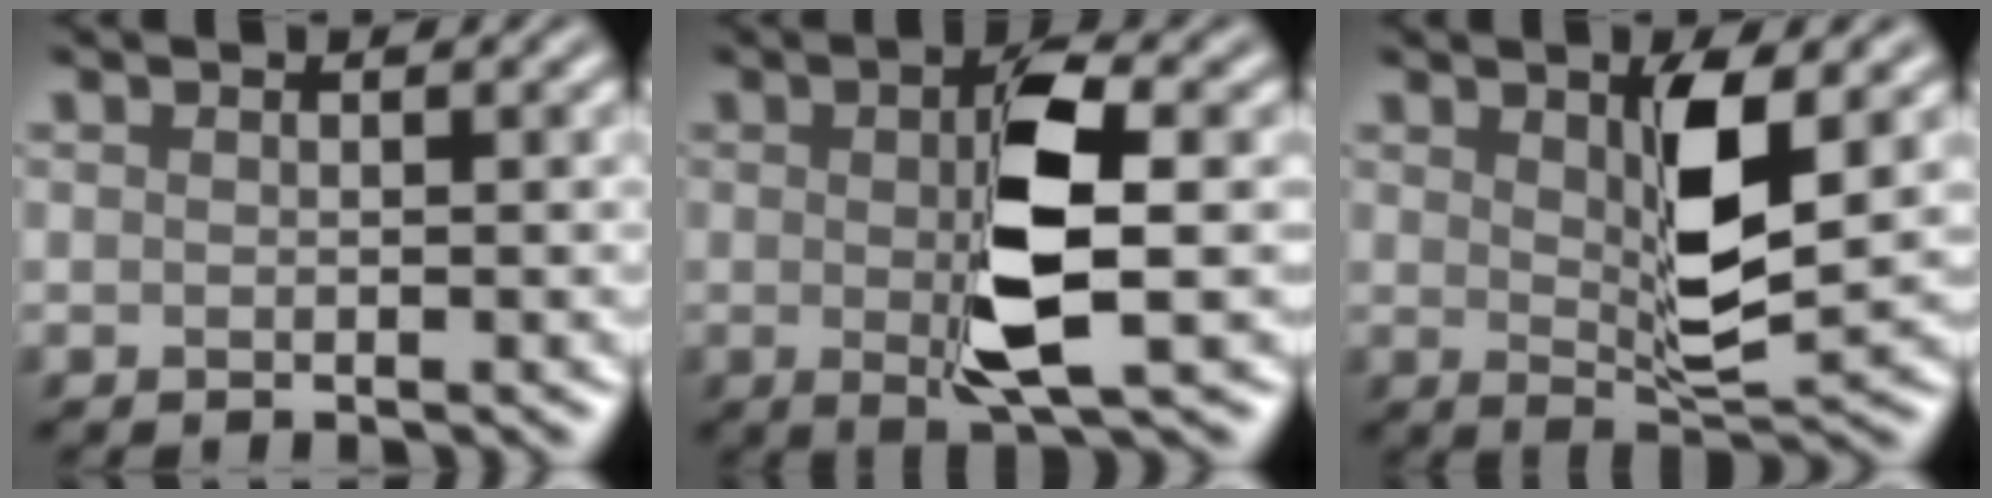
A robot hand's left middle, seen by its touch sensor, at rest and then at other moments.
{"total": 6.8, "force": [-0.1, 1.9, 6.6], "torque": [-0.120, -0.002, -0.002]}
{"total": 5.3, "force": [1.3, 1.5, 4.9], "torque": [-0.088, -0.008, 0.026]}